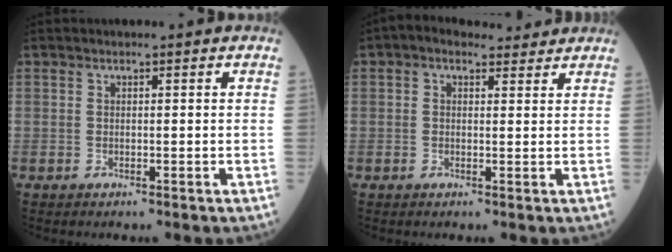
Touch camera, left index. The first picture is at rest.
{"total": 4.6, "force": [3.4, 2.4, 1.9], "torque": [-0.031, 0.029, 0.054]}